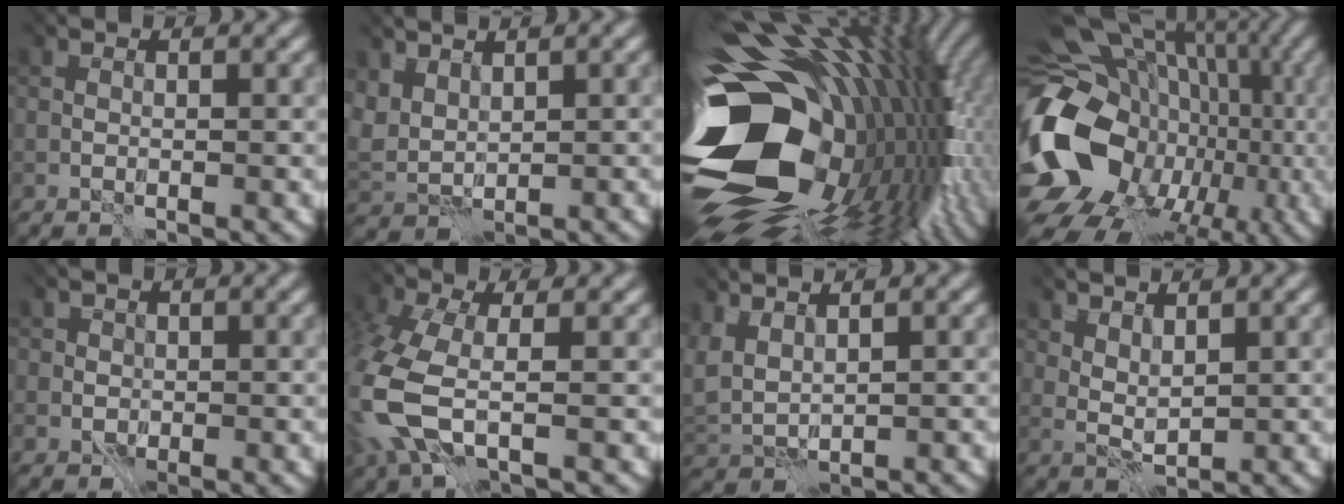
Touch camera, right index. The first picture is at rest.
{"total": 2.8, "force": [2.2, 1.4, 0.9], "torque": [-0.029, 0.001, 0.045]}
{"total": 19.7, "force": [-2.2, 13.7, 14.0], "torque": [-0.267, -0.017, -0.029]}
{"total": 19.1, "force": [-4.5, 15.0, 10.9], "torque": [-0.210, -0.011, -0.059]}
{"total": 1.1, "force": [0.5, 0.9, -0.2], "torque": [0.019, 0.003, 0.004]}
{"total": 6.8, "force": [-1.6, 3.4, 5.6], "torque": [-0.169, -0.016, -0.042]}
{"total": 2.6, "force": [2.0, 0.9, 1.4], "torque": [-0.044, 0.005, 0.044]}
{"total": 1.8, "force": [1.6, 0.3, 0.8], "torque": [-0.020, -0.001, 0.034]}